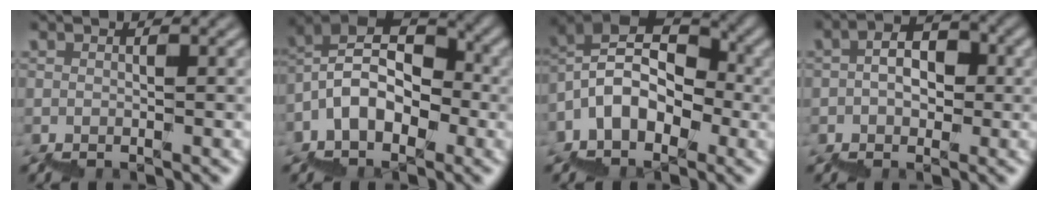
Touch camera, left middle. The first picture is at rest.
{"total": 6.2, "force": [-0.6, 4.1, 4.6], "torque": [-0.070, 0.023, -0.017]}
{"total": 6.6, "force": [0.1, 4.6, 4.7], "torque": [-0.071, 0.029, -0.005]}
{"total": 2.4, "force": [0.1, 1.8, 1.5], "torque": [-0.024, 0.011, -0.005]}